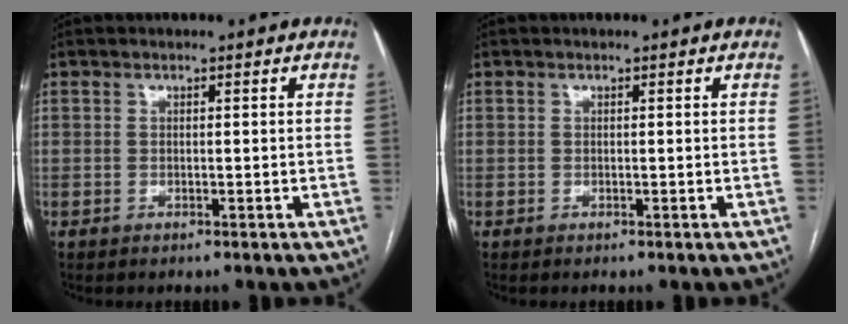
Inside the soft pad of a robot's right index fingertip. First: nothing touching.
{"total": 0.0}